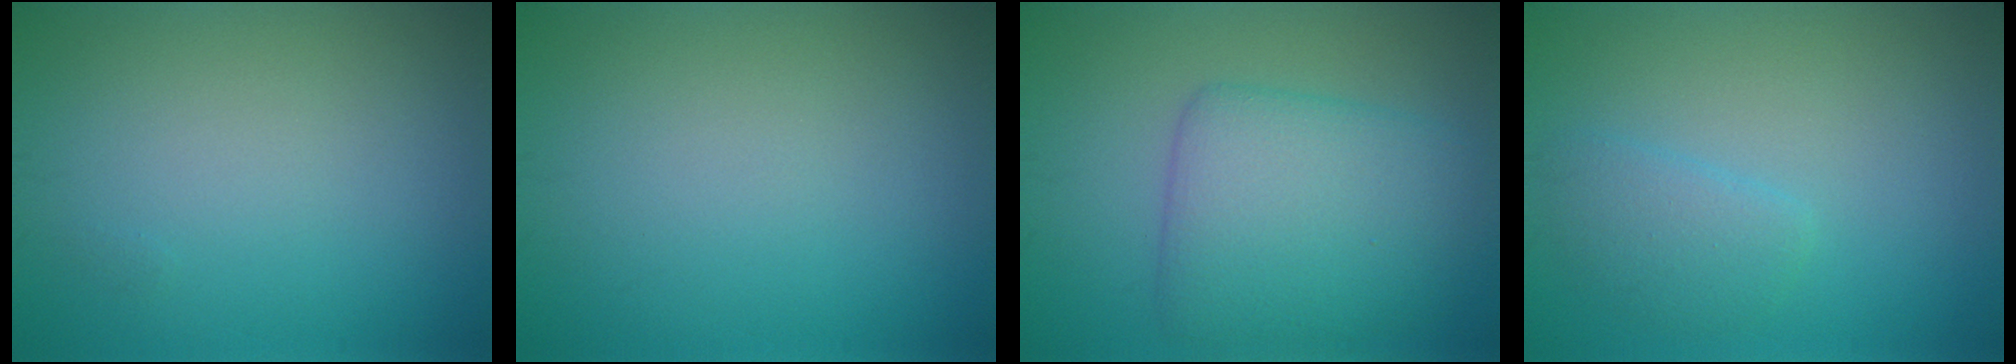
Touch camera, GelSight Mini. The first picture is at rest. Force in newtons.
{"total": 0.0}
{"total": 6.8, "press": 6.8, "slide": 0.1}
{"total": 2.2, "press": 2.1, "slide": 0.2}